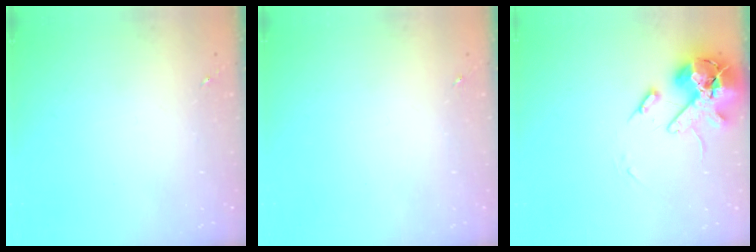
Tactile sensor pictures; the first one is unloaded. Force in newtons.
{"total": 0.0}
{"total": 14.6, "press": 14.4, "slide": 2.4}